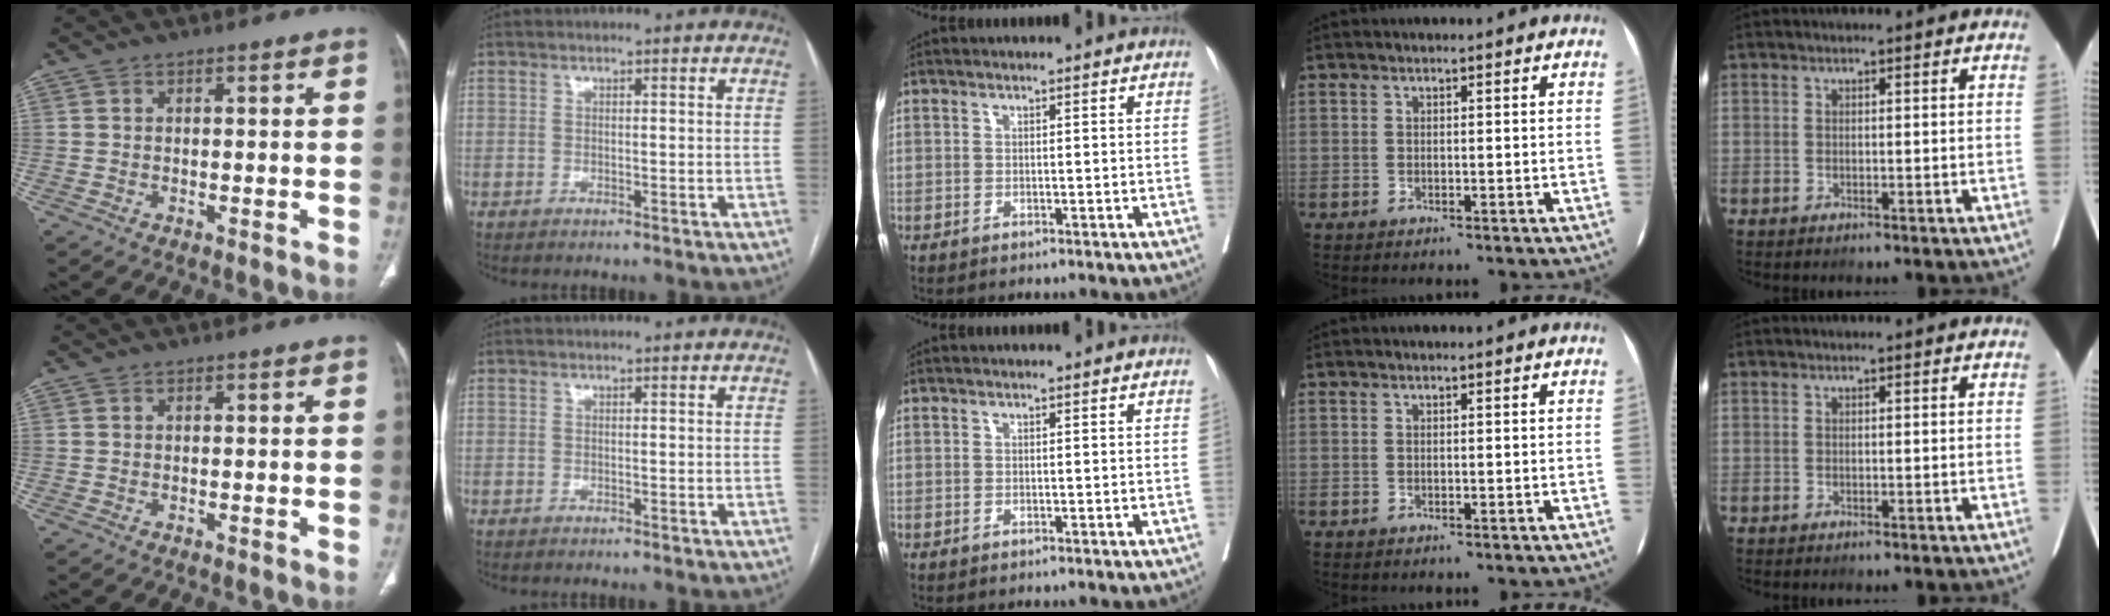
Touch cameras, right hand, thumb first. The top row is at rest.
{}